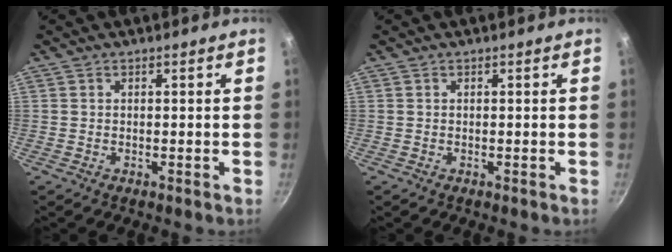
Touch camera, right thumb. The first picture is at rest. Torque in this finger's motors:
{"motor_torque": [0.00, 0.00, 0.02, -0.02, 0.00]}